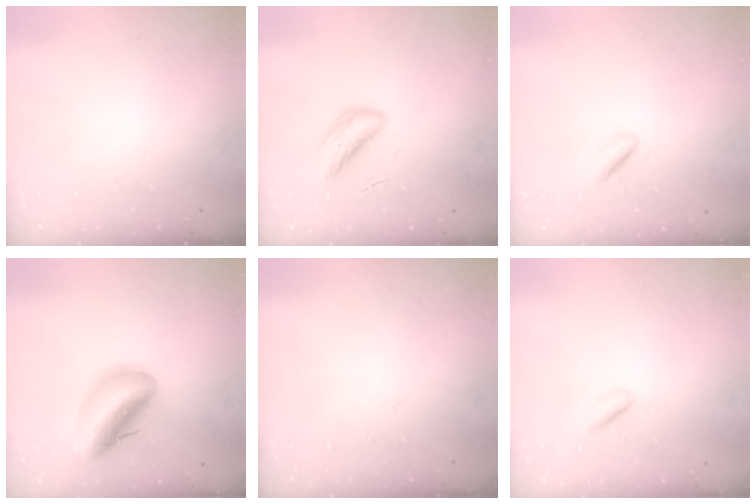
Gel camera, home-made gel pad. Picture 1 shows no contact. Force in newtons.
{"total": 6.1, "press": 6.1, "slide": 0.3}
{"total": 1.9, "press": 1.6, "slide": 1.0}
{"total": 14.4, "press": 13.8, "slide": 4.0}
{"total": 0.0}
{"total": 2.2, "press": 2.2, "slide": 0.3}